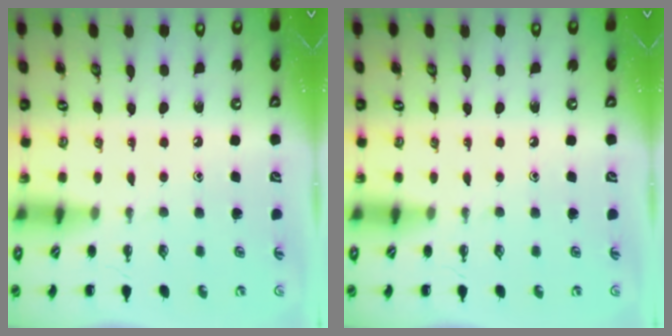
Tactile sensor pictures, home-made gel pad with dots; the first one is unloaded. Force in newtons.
{"total": 0.0}